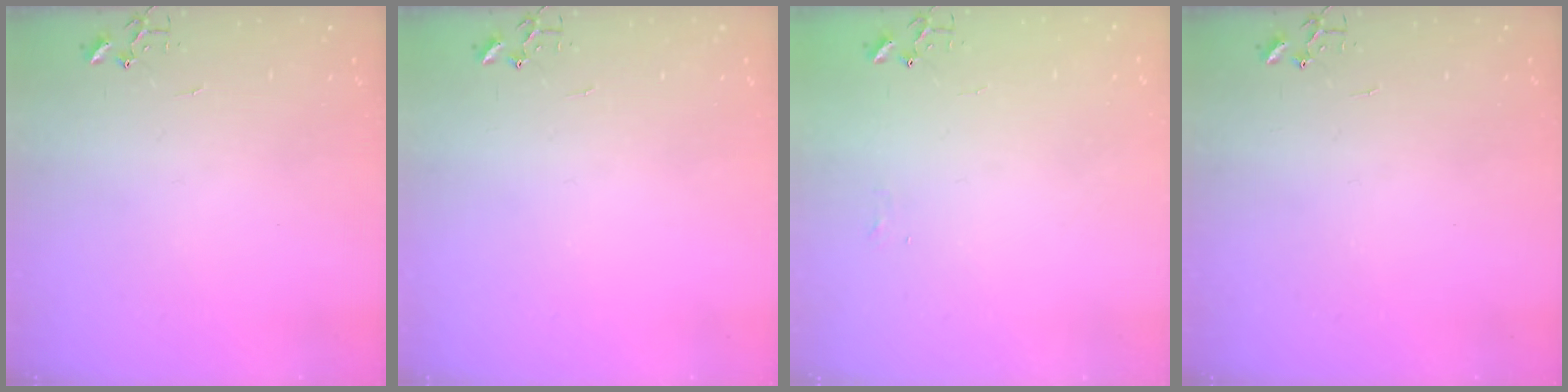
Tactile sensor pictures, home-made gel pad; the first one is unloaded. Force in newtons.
{"total": 0.0}
{"total": 3.8, "press": 3.8, "slide": 0.6}
{"total": 0.0}